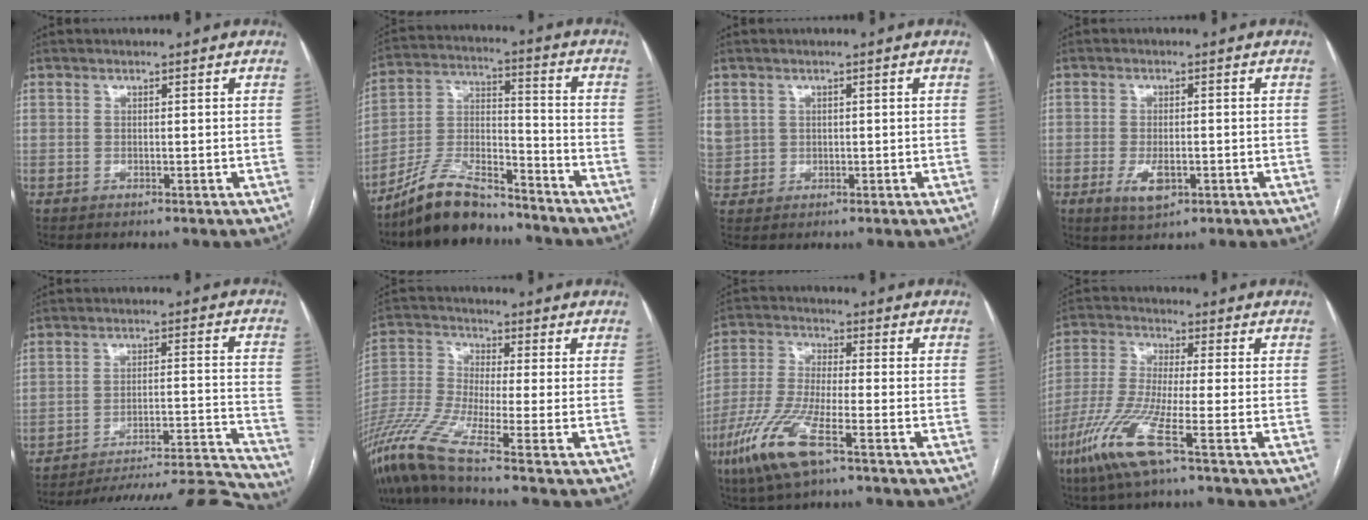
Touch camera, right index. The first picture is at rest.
{"total": 12.5, "force": [-10.7, 3.2, 5.5], "torque": [-0.111, 0.012, -0.200]}
{"total": 5.3, "force": [1.3, 5.0, 1.2], "torque": [-0.044, 0.013, 0.041]}
{"total": 4.6, "force": [-1.7, 2.0, 3.8], "torque": [-0.073, -0.005, -0.022]}
{"total": 23.0, "force": [-22.3, 0.0, 5.5], "torque": [-0.038, 0.009, -0.304]}
{"total": 11.3, "force": [-8.3, -2.1, 7.4], "torque": [-0.171, -0.019, -0.165]}
{"total": 11.8, "force": [-6.3, 2.3, 9.7], "torque": [-0.214, -0.020, -0.121]}
{"total": 10.6, "force": [-5.3, 0.1, 9.2], "torque": [-0.203, -0.023, -0.112]}